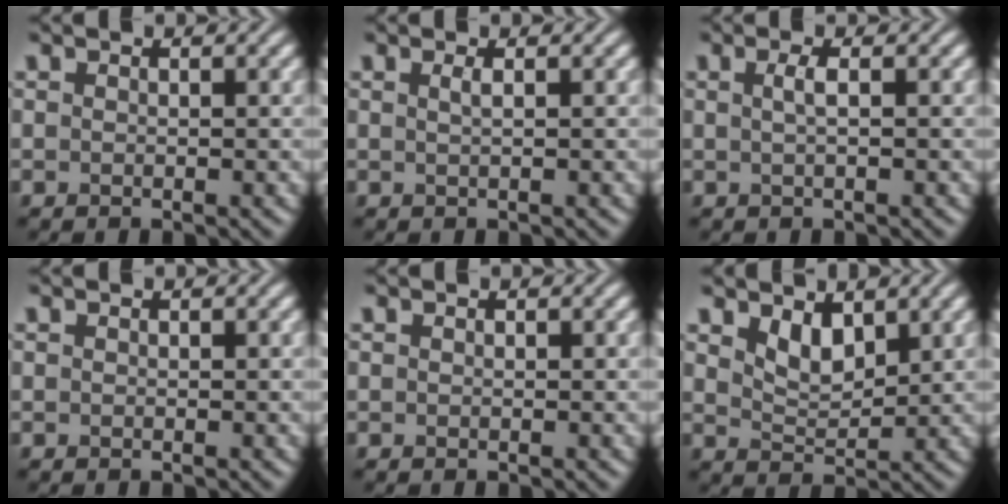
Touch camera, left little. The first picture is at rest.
{"total": 1.0, "force": [0.3, 0.4, 0.8], "torque": [-0.010, 0.003, 0.004]}
{"total": 1.4, "force": [0.3, 0.4, 1.3], "torque": [-0.026, 0.005, 0.003]}
{"total": 0.0}
{"total": 0.0}
{"total": 2.6, "force": [1.6, 1.3, 1.6], "torque": [-0.035, -0.009, 0.033]}